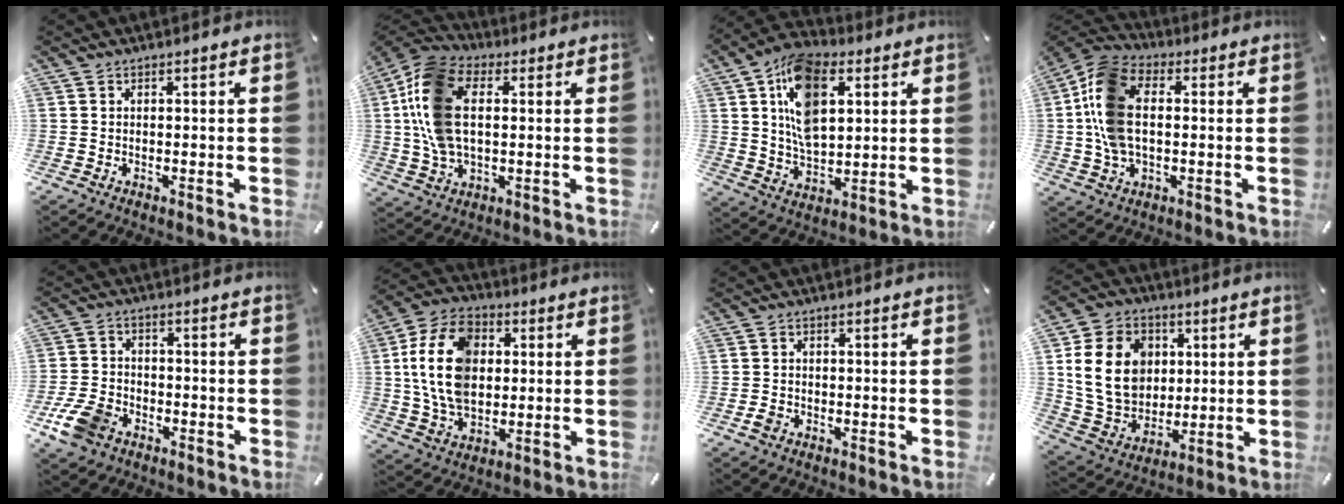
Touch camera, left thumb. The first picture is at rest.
{"total": 14.7, "force": [1.7, 9.7, 11.0], "torque": [-0.259, 0.006, 0.030]}
{"total": 15.8, "force": [5.7, 9.4, 11.3], "torque": [-0.227, -0.001, 0.099]}
{"total": 13.7, "force": [0.2, 8.9, 10.4], "torque": [-0.234, 0.008, 0.005]}
{"total": 8.8, "force": [-4.9, 5.9, 4.2], "torque": [-0.105, 0.020, -0.094]}
{"total": 16.5, "force": [1.6, 12.1, 11.0], "torque": [-0.247, 0.010, 0.026]}
{"total": 1.8, "force": [-0.8, 1.3, 0.8], "torque": [-0.014, 0.005, -0.016]}
{"total": 16.7, "force": [3.0, 13.9, 8.8], "torque": [-0.180, 0.005, 0.058]}